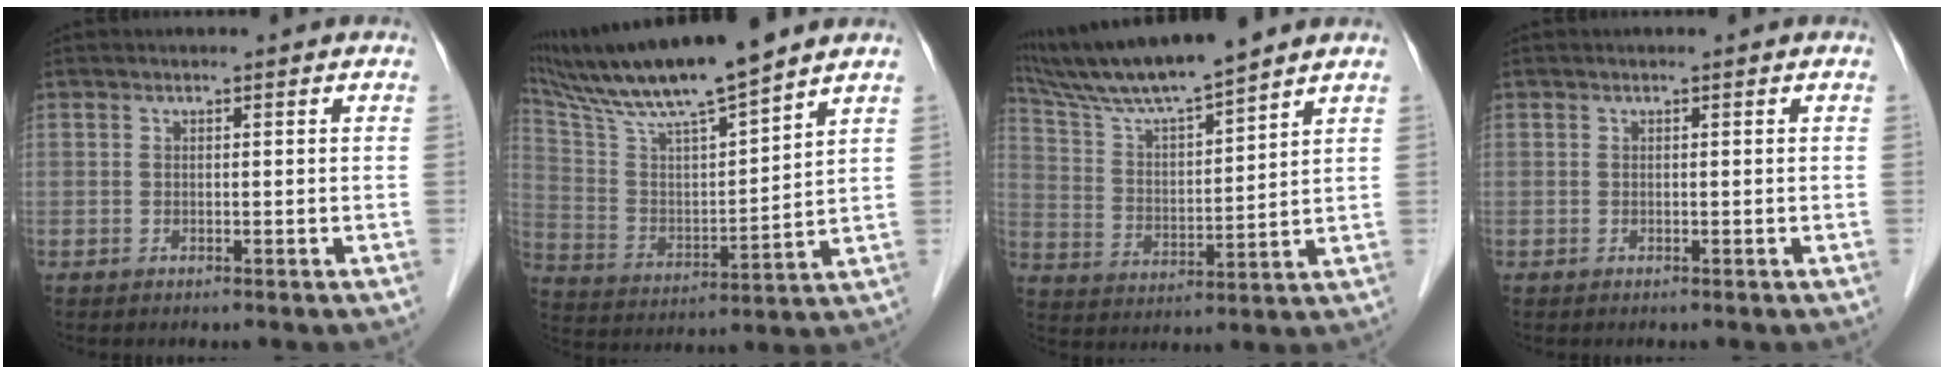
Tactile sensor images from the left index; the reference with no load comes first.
{"total": 16.7, "force": [14.3, 0.1, 8.7], "torque": [-0.164, 0.009, 0.260]}
{"total": 12.2, "force": [10.8, -0.3, 5.7], "torque": [-0.115, 0.013, 0.204]}
{"total": 0.0}